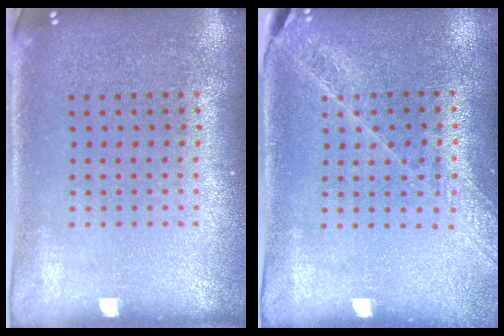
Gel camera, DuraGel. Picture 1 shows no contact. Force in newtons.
{"total": 1.6, "press": 1.6, "slide": 0.2}